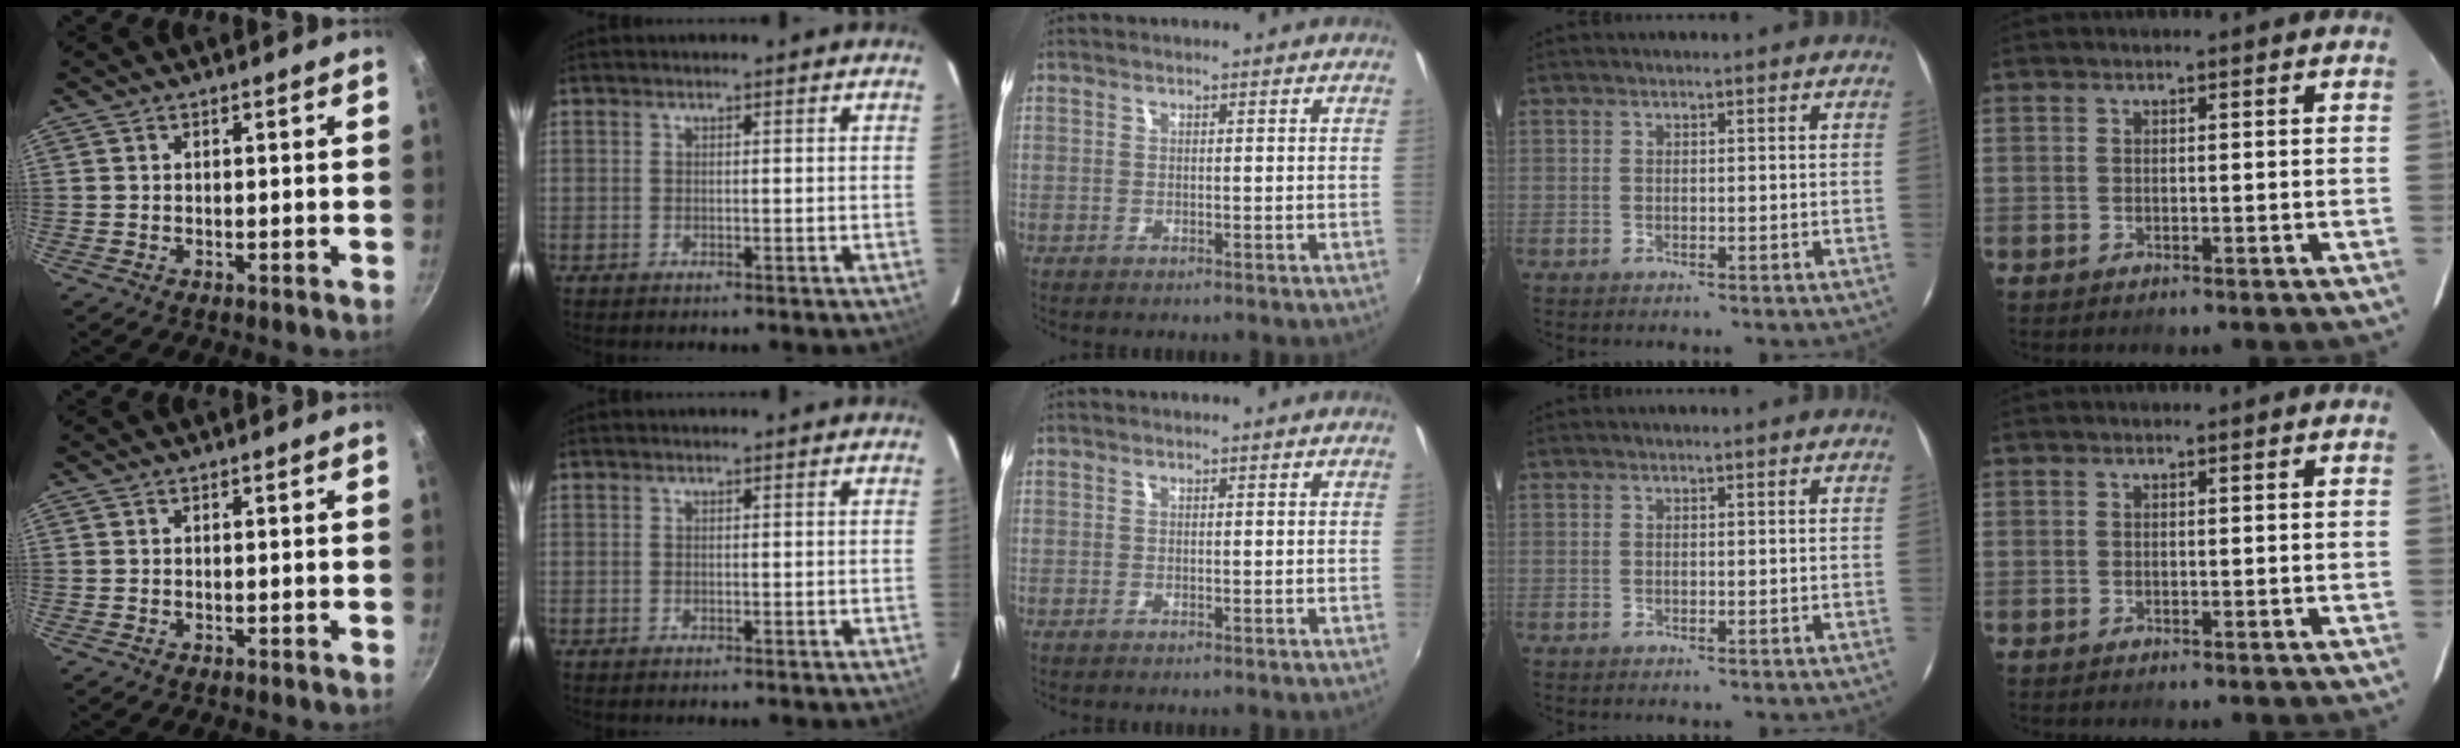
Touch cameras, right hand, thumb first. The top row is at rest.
{}